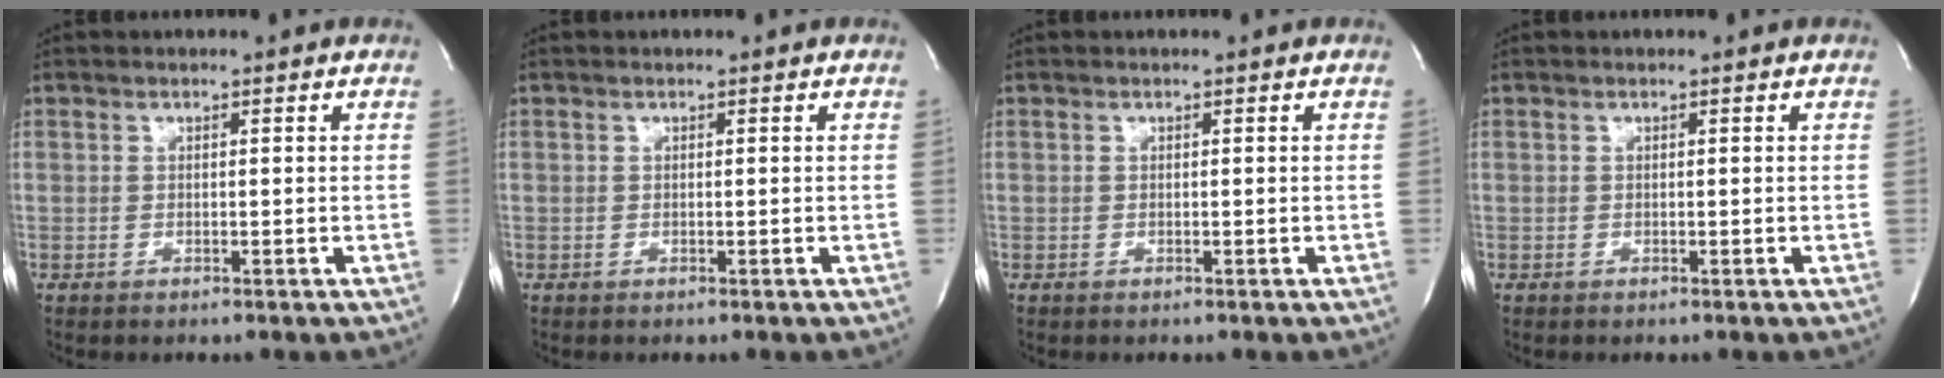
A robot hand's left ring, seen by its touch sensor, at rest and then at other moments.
{"total": 0.0}
{"total": 0.0}
{"total": 0.0}